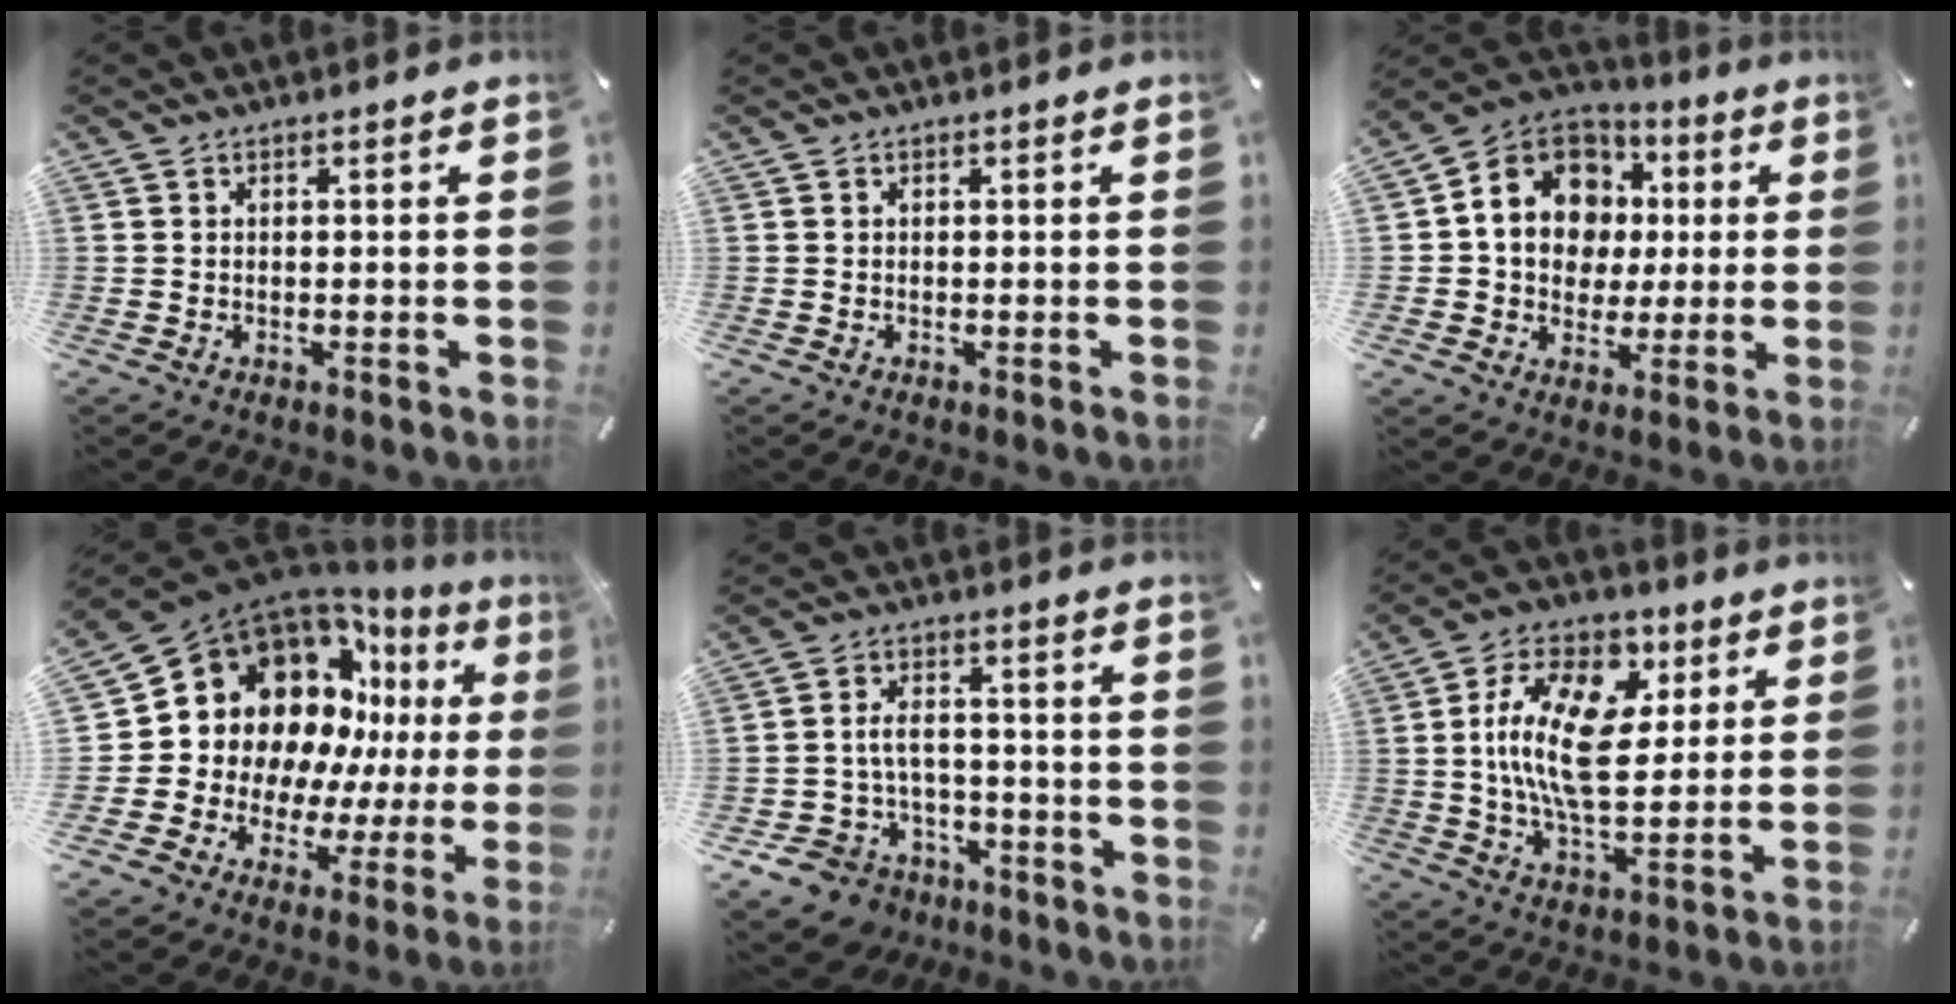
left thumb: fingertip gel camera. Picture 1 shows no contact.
{"total": 0.0}
{"total": 15.1, "force": [1.6, 13.1, 7.5], "torque": [-0.143, 0.004, 0.032]}
{"total": 17.3, "force": [7.0, 13.7, 7.9], "torque": [-0.133, -0.081, 0.146]}
{"total": 9.0, "force": [-4.1, 7.2, 3.5], "torque": [-0.083, 0.028, -0.071]}
{"total": 19.1, "force": [3.6, 11.2, 15.0], "torque": [-0.294, 0.010, 0.061]}